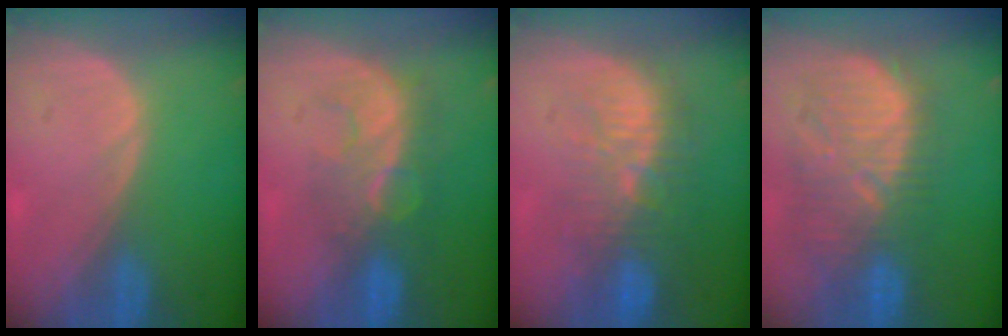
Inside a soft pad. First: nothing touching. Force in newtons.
{"total": 8.1, "press": 7.4, "slide": 3.2}
{"total": 10.1, "press": 9.2, "slide": 4.2}
{"total": 11.7, "press": 11.1, "slide": 3.8}